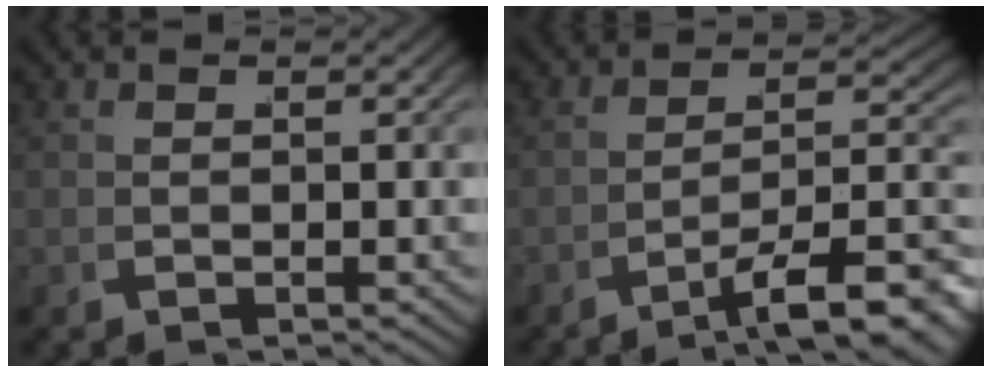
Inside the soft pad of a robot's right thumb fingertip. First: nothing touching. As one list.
[{"total": 9.0, "force": [-3.6, 4.5, 7.0], "torque": [-0.106, -0.029, -0.038]}]